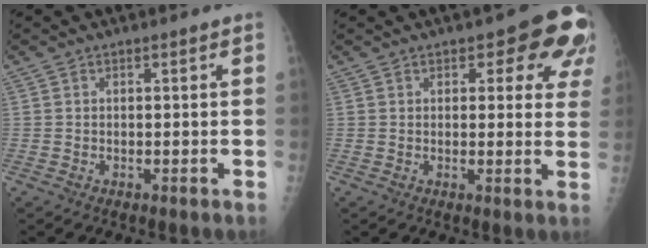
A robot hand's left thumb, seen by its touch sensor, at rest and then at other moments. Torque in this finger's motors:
{"motor_torque": [0.15, 0.29, 0.15, 0.00, 0.09]}